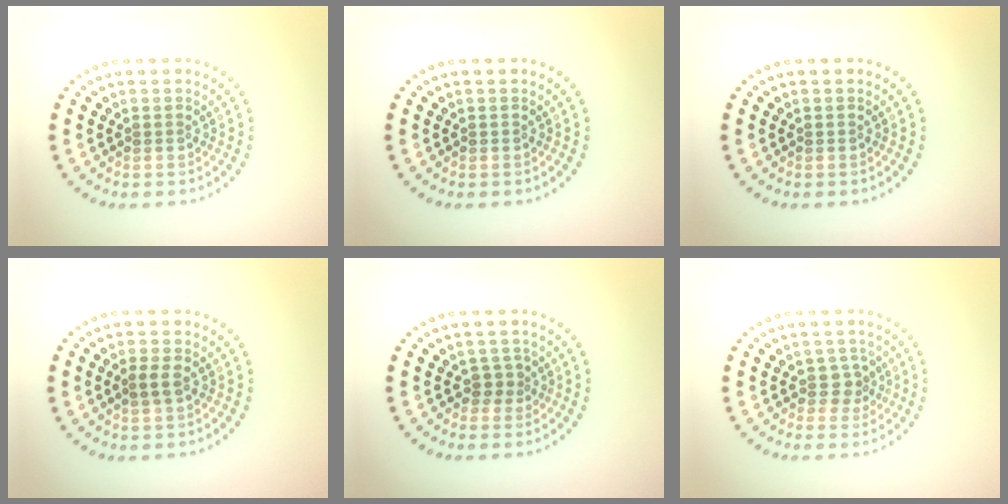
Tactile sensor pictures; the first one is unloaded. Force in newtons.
{"total": 0.0}
{"total": 0.0}
{"total": 1.5, "press": 1.5, "slide": 0.3}
{"total": 1.4, "press": 0.9, "slide": 1.0}
{"total": 1.7, "press": 1.4, "slide": 1.1}